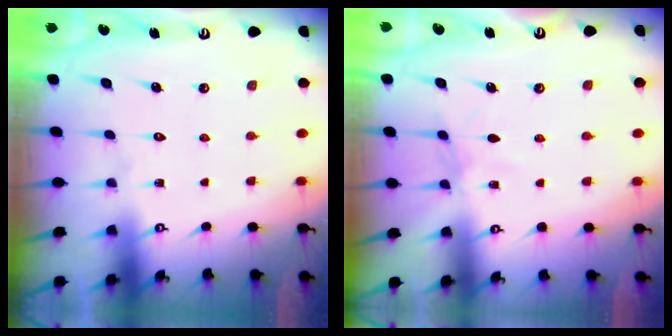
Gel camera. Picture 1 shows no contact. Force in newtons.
{"total": 3.0, "press": 2.9, "slide": 0.4}